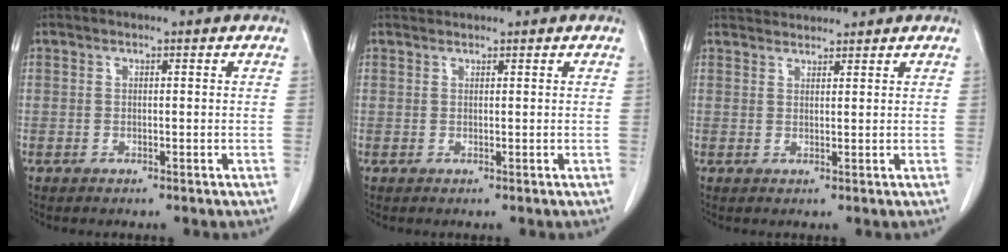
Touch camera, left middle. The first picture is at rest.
{"total": 0.9, "force": [0.8, -0.2, -0.3], "torque": [-0.007, 0.007, 0.019]}
{"total": 3.1, "force": [3.1, -0.1, -0.1], "torque": [-0.008, 0.021, 0.061]}